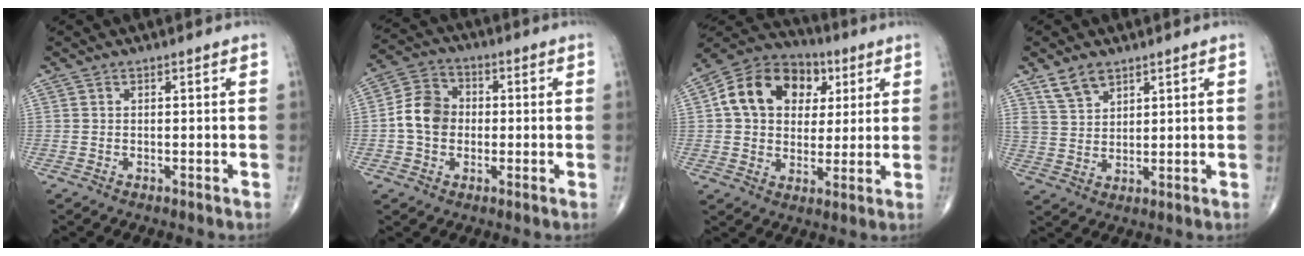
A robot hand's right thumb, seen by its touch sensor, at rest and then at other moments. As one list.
[{"total": 8.4, "force": [-0.6, 6.8, 4.8], "torque": [-0.073, 0.024, -0.024]}, {"total": 16.6, "force": [4.3, 12.6, 9.9], "torque": [-0.140, 0.010, 0.064]}, {"total": 5.5, "force": [3.9, 3.0, 2.5], "torque": [-0.035, -0.020, 0.083]}]